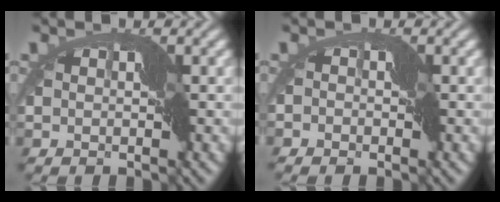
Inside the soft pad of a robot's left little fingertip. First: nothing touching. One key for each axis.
{"total": 1.4, "fx": -1.0, "fy": 1.0, "fz": 0.1, "tx": 0.003, "ty": 0.011, "tz": -0.018}